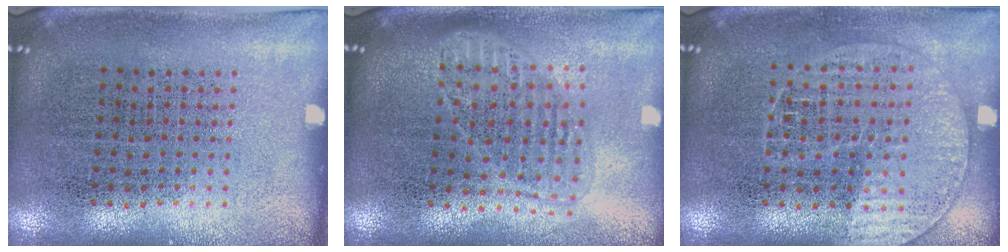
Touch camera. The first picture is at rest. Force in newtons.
{"total": 1.6, "press": 1.4, "slide": 0.8}
{"total": 1.4, "press": 1.3, "slide": 0.5}